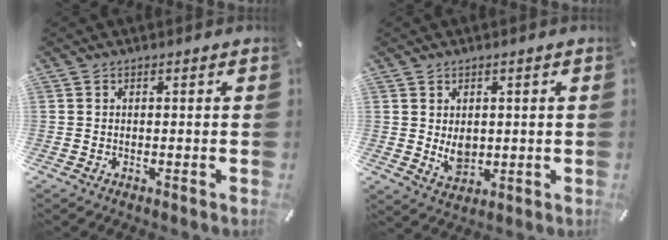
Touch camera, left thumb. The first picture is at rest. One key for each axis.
{"total": 4.8, "fx": 0.7, "fy": 3.9, "fz": 2.8, "tx": -0.037, "ty": -0.009, "tz": 0.014}